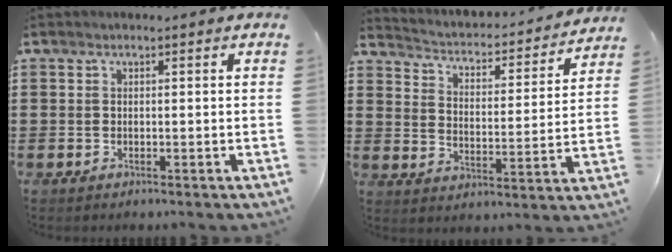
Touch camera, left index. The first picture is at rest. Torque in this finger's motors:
{"motor_torque": [2.14, 0.00, 0.05, 0.01]}